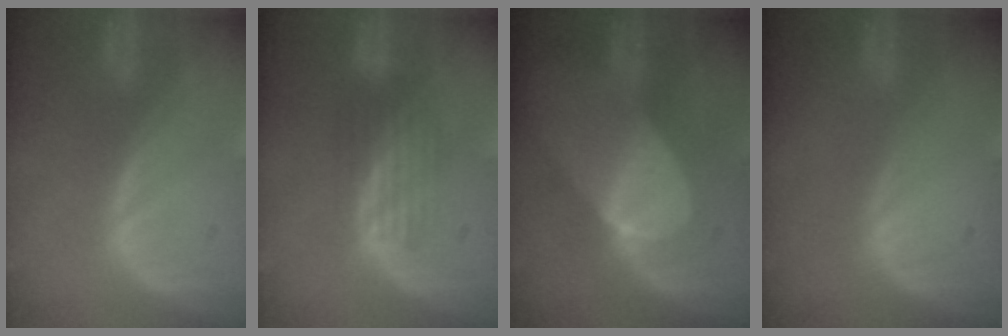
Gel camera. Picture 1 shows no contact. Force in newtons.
{"total": 3.8, "press": 3.8, "slide": 0.1}
{"total": 7.4, "press": 6.7, "slide": 3.1}
{"total": 0.0}